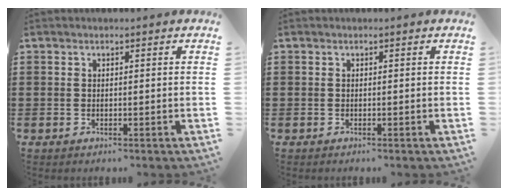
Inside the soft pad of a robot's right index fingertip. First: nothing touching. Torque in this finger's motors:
{"motor_torque": [-0.05, -0.08, -0.03, -0.02]}